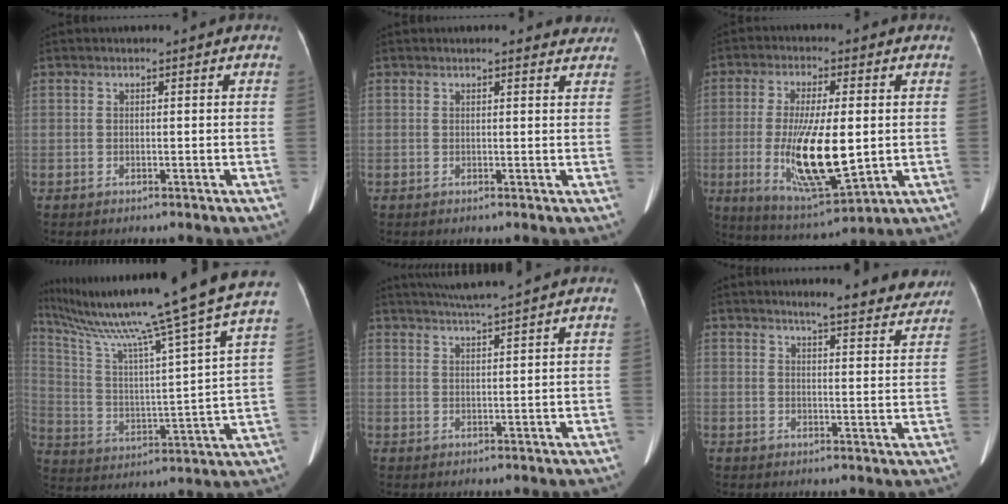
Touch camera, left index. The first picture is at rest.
{"total": 6.2, "force": [5.6, 1.4, 2.1], "torque": [-0.016, 0.003, 0.050]}
{"total": 13.6, "force": [-1.3, 3.3, 13.1], "torque": [-0.250, -0.024, -0.012]}
{"total": 29.4, "force": [23.4, -1.3, 17.8], "torque": [-0.315, -0.035, 0.342]}
{"total": 5.6, "force": [4.9, -1.5, 2.4], "torque": [-0.040, 0.009, 0.083]}
{"total": 11.5, "force": [10.4, 1.6, 4.6], "torque": [-0.044, -0.013, 0.111]}